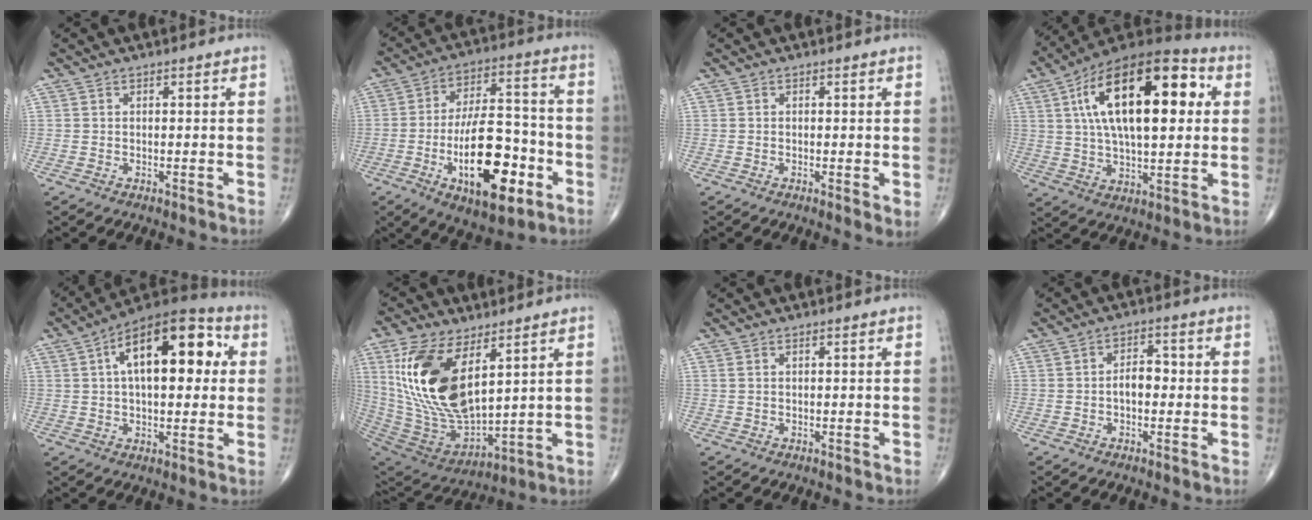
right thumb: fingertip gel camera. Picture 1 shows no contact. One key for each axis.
{"total": 19.9, "fx": -6.8, "fy": 8.6, "fz": 16.6, "tx": -0.248, "ty": 0.029, "tz": -0.101}
{"total": 1.7, "fx": -0.1, "fy": 0.4, "fz": 1.7, "tx": -0.030, "ty": -0.008, "tz": -0.006}
{"total": 25.6, "fx": 6.3, "fy": 11.6, "fz": 21.9, "tx": -0.354, "ty": 0.015, "tz": 0.096}
{"total": 19.8, "fx": 4.7, "fy": 9.6, "fz": 16.6, "tx": -0.226, "ty": 0.024, "tz": 0.062}
{"total": 21.7, "fx": 7.3, "fy": 10.5, "fz": 17.5, "tx": -0.341, "ty": -0.036, "tz": 0.152}
{"total": 0.6, "fx": 0.4, "fy": 0.1, "fz": 0.5, "tx": -0.016, "ty": 0.008, "tz": 0.010}
{"total": 4.0, "fx": -0.5, "fy": 2.4, "fz": 3.1, "tx": -0.037, "ty": 0.016, "tz": -0.013}